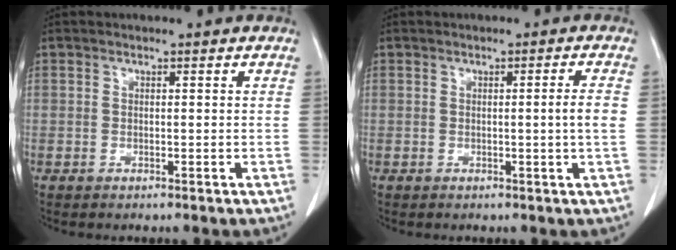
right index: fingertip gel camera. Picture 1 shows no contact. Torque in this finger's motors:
{"motor_torque": [0.43, -0.13, 0.07, 0.03]}